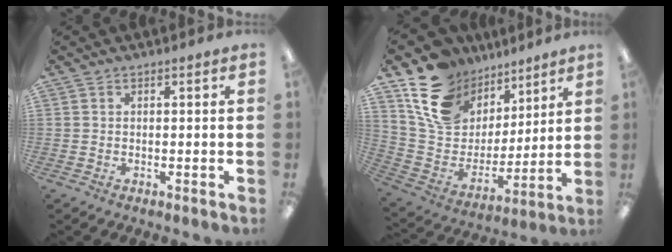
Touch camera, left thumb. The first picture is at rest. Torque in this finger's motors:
{"motor_torque": [2.53, 1.84, 1.59, -1.18, 0.09]}